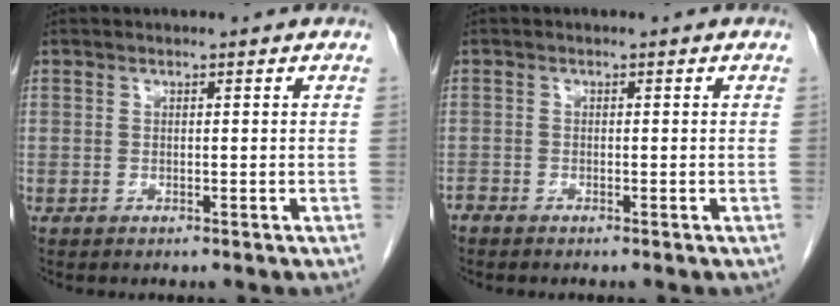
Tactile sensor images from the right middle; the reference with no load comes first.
{"total": 0.8, "force": [-0.8, 0.1, 0.1], "torque": [-0.007, -0.003, -0.017]}